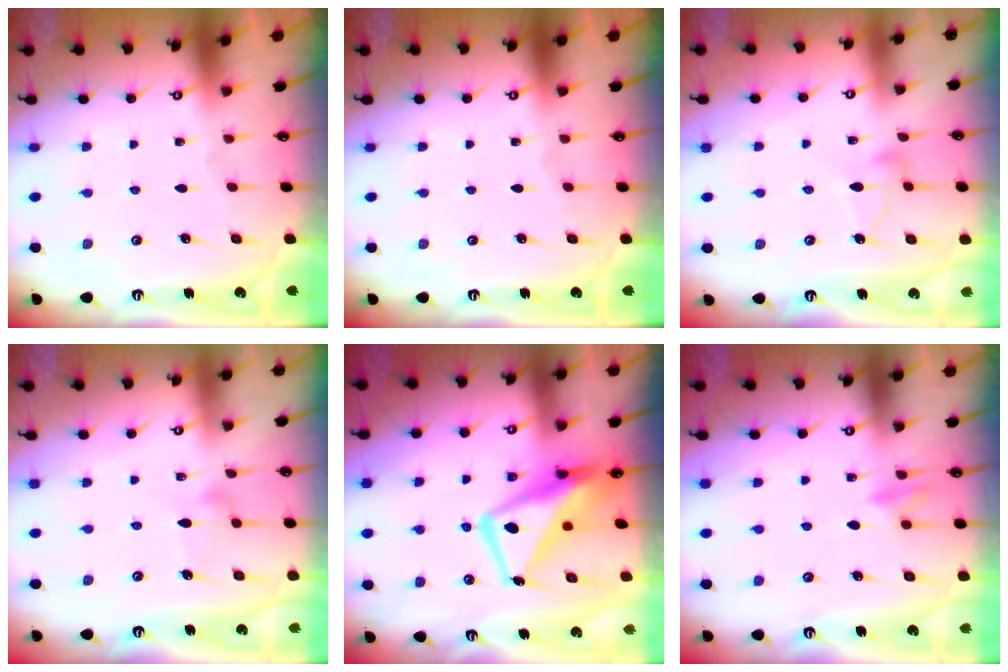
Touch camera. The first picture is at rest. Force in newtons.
{"total": 0.0}
{"total": 6.0, "press": 6.0, "slide": 0.4}
{"total": 10.6, "press": 10.6, "slide": 0.3}
{"total": 13.2, "press": 13.1, "slide": 1.6}
{"total": 10.1, "press": 10.0, "slide": 1.4}